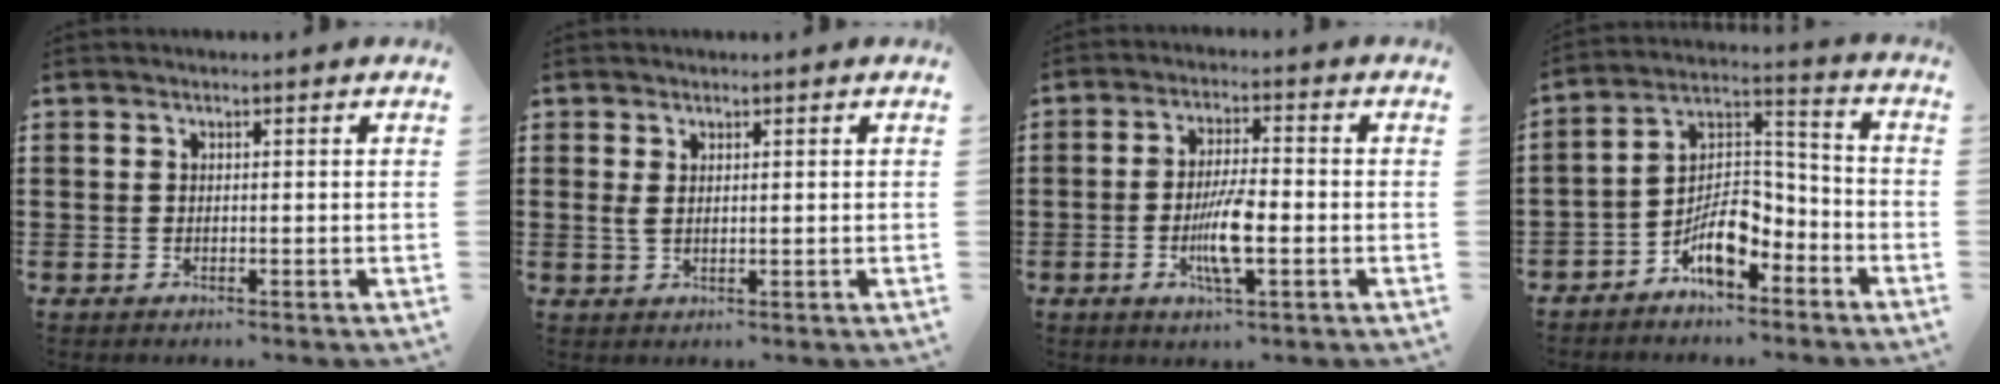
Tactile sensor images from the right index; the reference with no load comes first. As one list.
[{"total": 1.5, "force": [0.9, 0.6, 1.1], "torque": [-0.025, 0.004, 0.015]}, {"total": 7.1, "force": [-1.9, 1.6, 6.6], "torque": [-0.131, -0.008, -0.036]}, {"total": 8.5, "force": [-5.1, 4.0, 5.5], "torque": [-0.102, 0.018, -0.092]}]